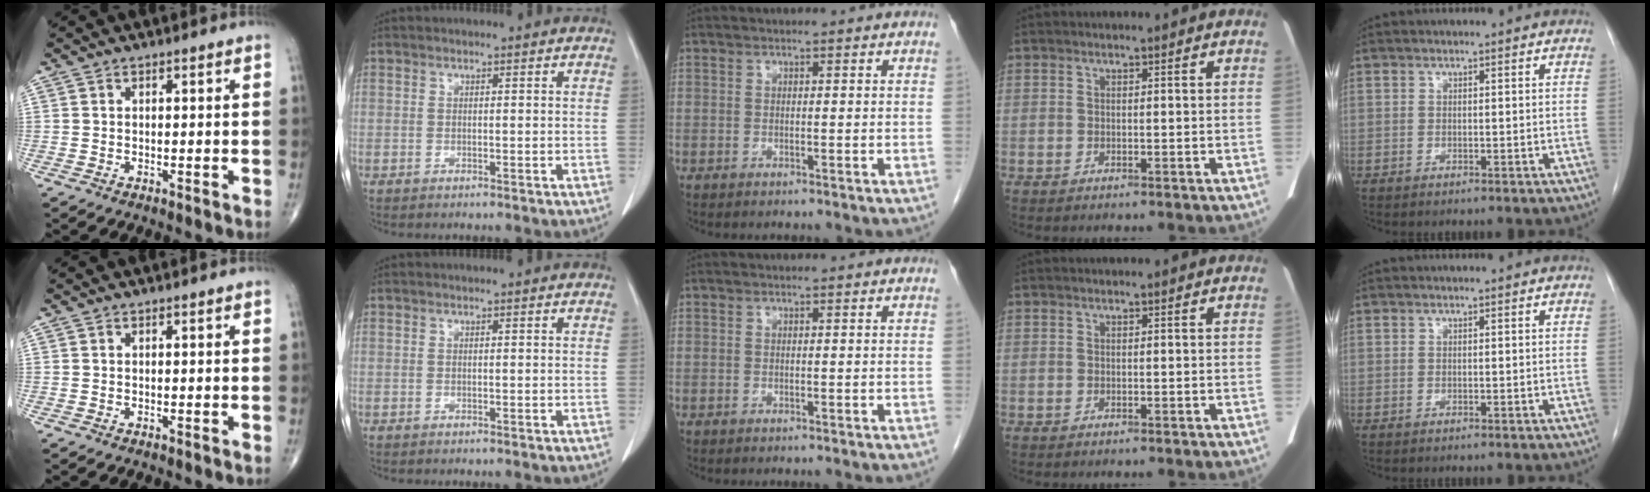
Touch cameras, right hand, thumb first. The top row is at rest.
{}